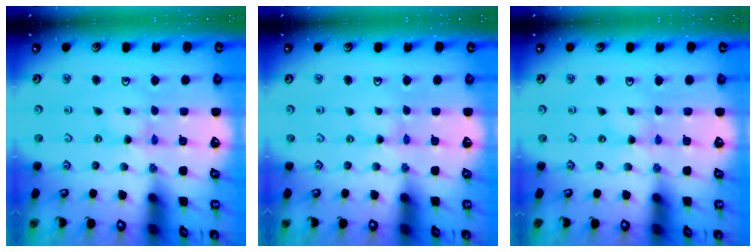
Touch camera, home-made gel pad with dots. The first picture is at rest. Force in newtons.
{"total": 0.0}
{"total": 0.0}